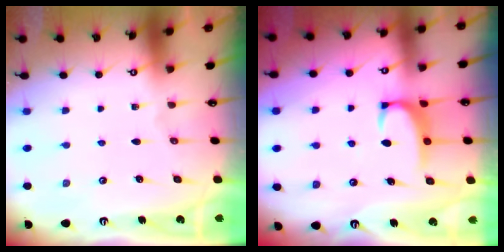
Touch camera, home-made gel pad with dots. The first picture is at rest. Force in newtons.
{"total": 2.4, "press": 2.3, "slide": 0.6}